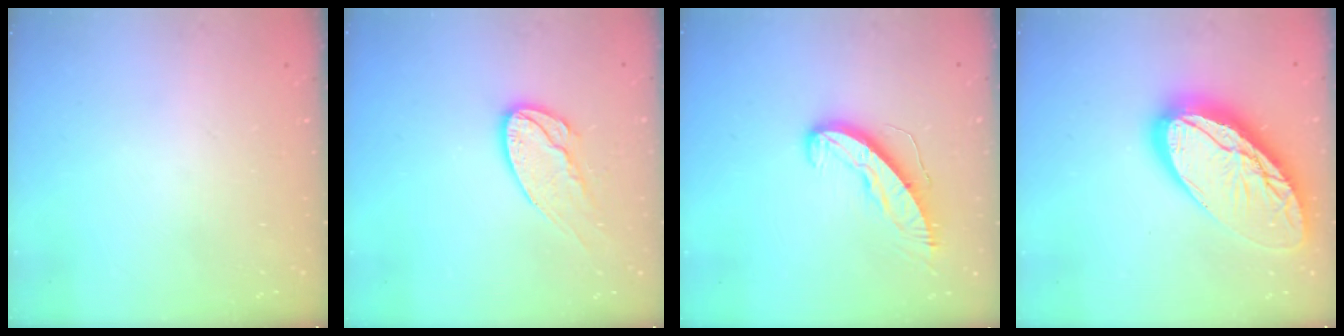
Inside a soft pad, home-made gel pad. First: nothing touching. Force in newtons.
{"total": 12.7, "press": 12.7, "slide": 1.0}
{"total": 9.0, "press": 9.0, "slide": 0.6}
{"total": 23.5, "press": 23.5, "slide": 1.7}